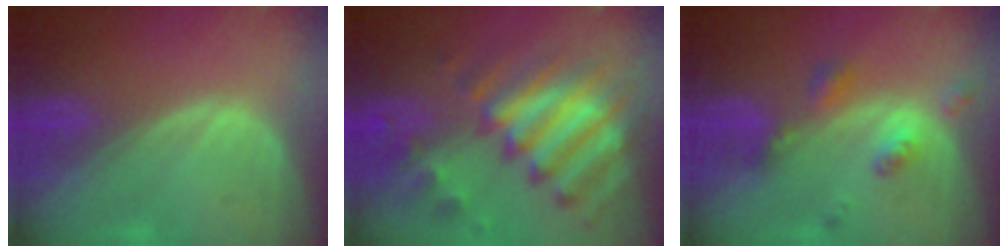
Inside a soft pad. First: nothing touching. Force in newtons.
{"total": 12.0, "press": 10.4, "slide": 6.0}
{"total": 5.3, "press": 4.5, "slide": 2.6}